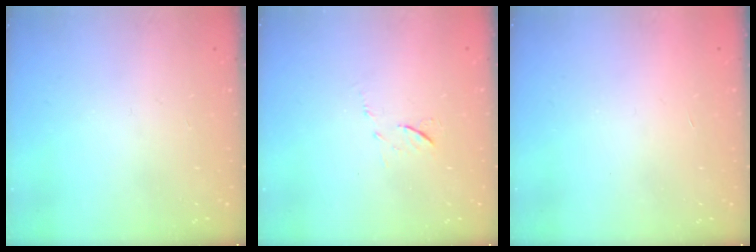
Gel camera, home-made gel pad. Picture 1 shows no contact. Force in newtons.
{"total": 5.6, "press": 5.6, "slide": 0.6}
{"total": 1.7, "press": 1.7, "slide": 0.1}